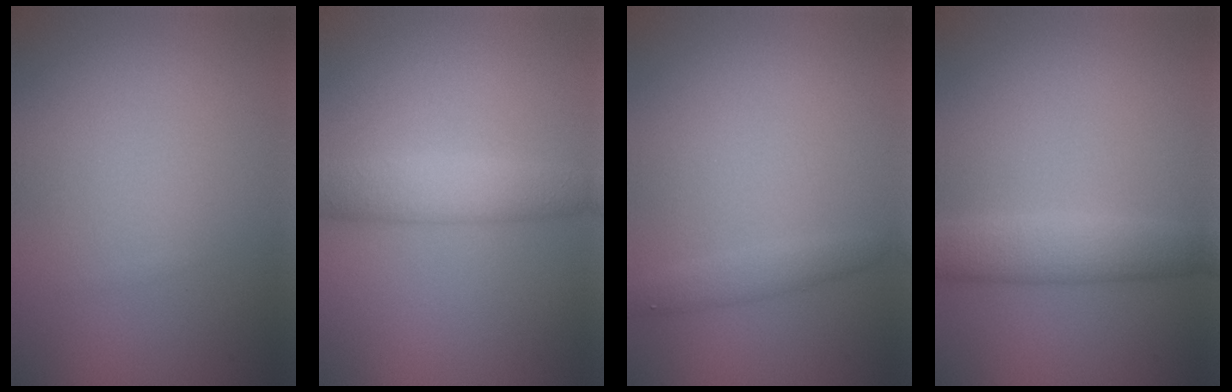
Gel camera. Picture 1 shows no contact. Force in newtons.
{"total": 3.6, "press": 3.6, "slide": 0.1}
{"total": 1.6, "press": 1.6, "slide": 0.1}
{"total": 3.7, "press": 3.7, "slide": 0.2}